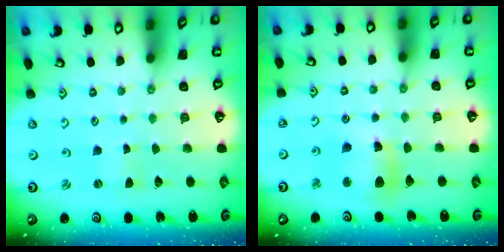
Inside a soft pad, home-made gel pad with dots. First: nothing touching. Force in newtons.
{"total": 11.4, "press": 11.3, "slide": 2.0}